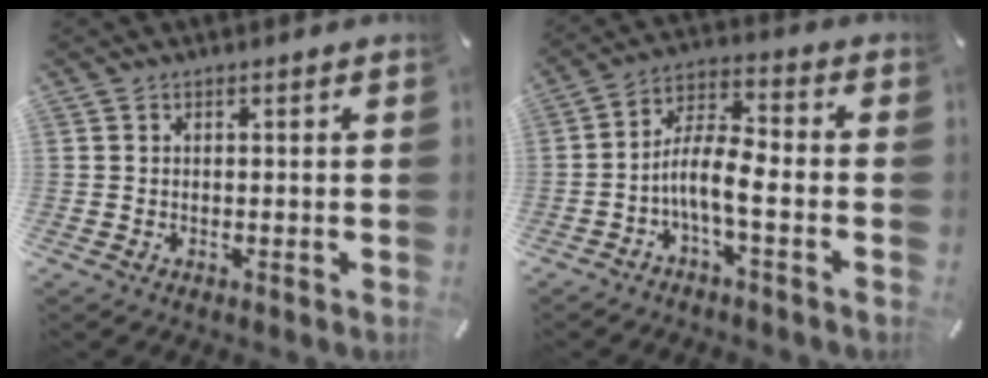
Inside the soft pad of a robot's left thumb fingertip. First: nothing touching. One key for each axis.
{"total": 9.2, "fx": -3.5, "fy": 3.3, "fz": 7.8, "tx": -0.156, "ty": 0.004, "tz": -0.065}